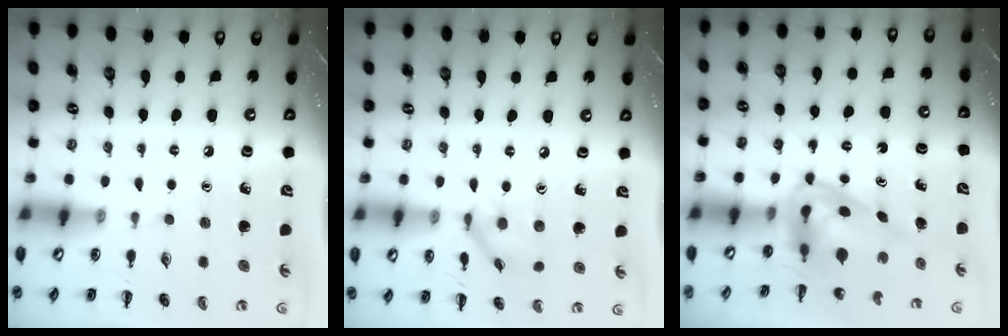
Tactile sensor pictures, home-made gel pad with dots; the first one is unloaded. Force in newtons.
{"total": 7.4, "press": 7.3, "slide": 0.5}
{"total": 4.0, "press": 4.0, "slide": 0.7}